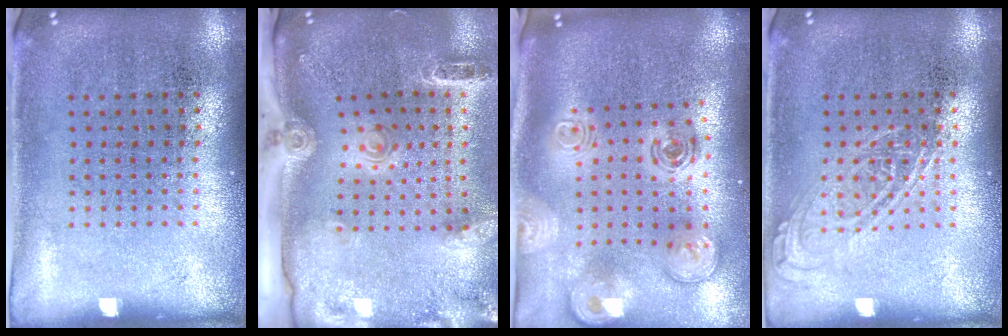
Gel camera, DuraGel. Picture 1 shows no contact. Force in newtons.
{"total": 2.9, "press": 2.0, "slide": 2.0}
{"total": 3.1, "press": 2.1, "slide": 2.2}
{"total": 1.8, "press": 1.8, "slide": 0.2}